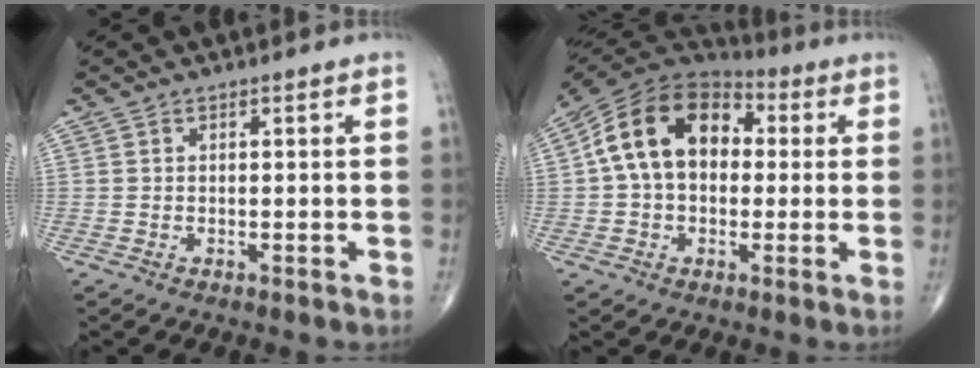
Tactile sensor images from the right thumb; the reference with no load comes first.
{"total": 16.7, "force": [2.0, 11.6, 11.9], "torque": [-0.184, 0.039, 0.023]}